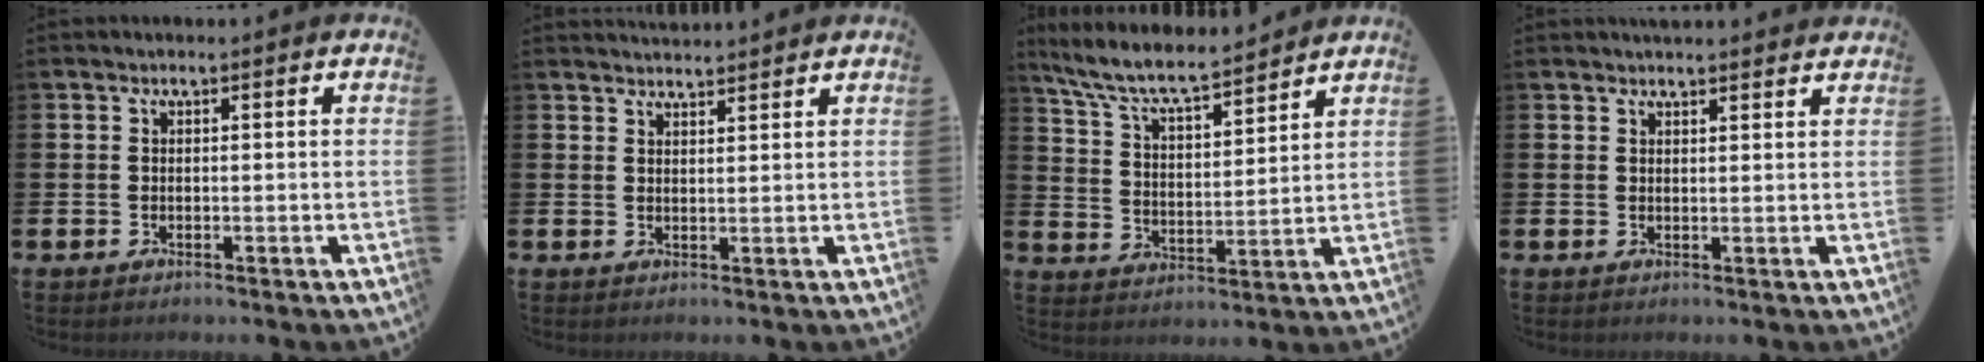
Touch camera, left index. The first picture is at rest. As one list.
[{"total": 2.6, "force": [2.6, 0.1, 0.0], "torque": [0.007, -0.017, 0.044]}, {"total": 7.8, "force": [7.3, 1.0, 2.7], "torque": [-0.082, -0.050, 0.126]}, {"total": 2.2, "force": [2.2, 0.1, 0.0], "torque": [0.009, -0.013, 0.038]}]